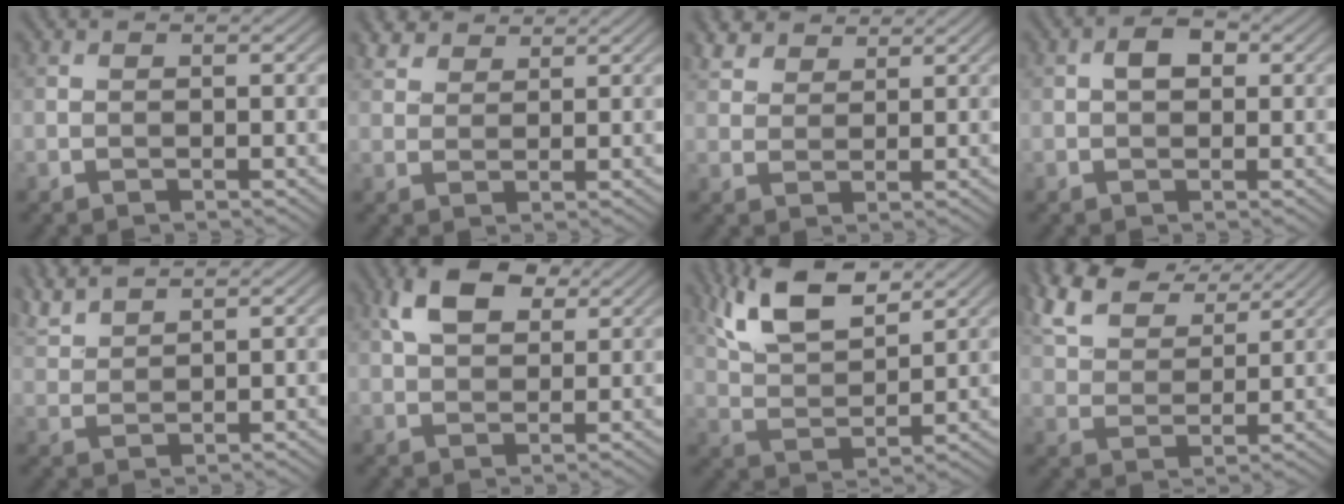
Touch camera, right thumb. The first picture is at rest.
{"total": 3.4, "force": [2.7, 1.6, 1.3], "torque": [-0.032, 0.007, 0.058]}
{"total": 4.1, "force": [3.2, 2.0, 1.6], "torque": [-0.041, 0.008, 0.067]}
{"total": 2.7, "force": [0.4, 1.8, 2.0], "torque": [-0.034, 0.004, 0.002]}
{"total": 4.3, "force": [3.8, 0.7, 1.8], "torque": [-0.048, 0.010, 0.083]}
{"total": 7.2, "force": [3.3, 4.1, 4.9], "torque": [-0.101, 0.009, 0.058]}
{"total": 10.1, "force": [6.7, 3.6, 6.7], "torque": [-0.151, 0.008, 0.135]}
{"total": 10.2, "force": [7.4, 4.3, 5.6], "torque": [-0.150, 0.021, 0.142]}